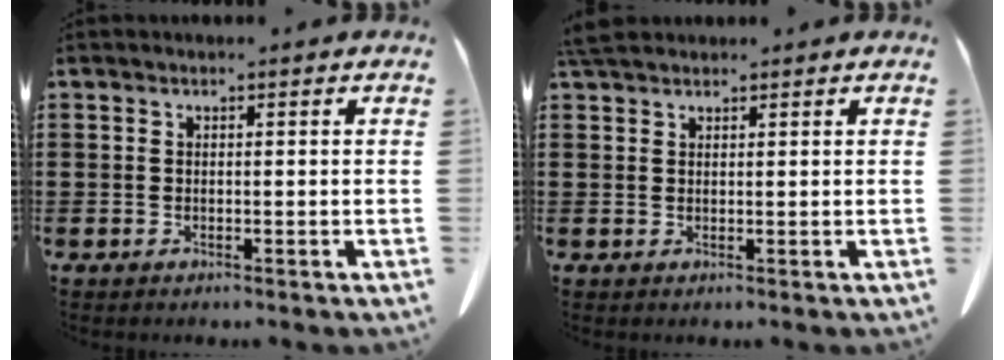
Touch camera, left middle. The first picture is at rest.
{"total": 2.6, "force": [2.2, 0.9, 1.1], "torque": [-0.029, 0.003, 0.044]}